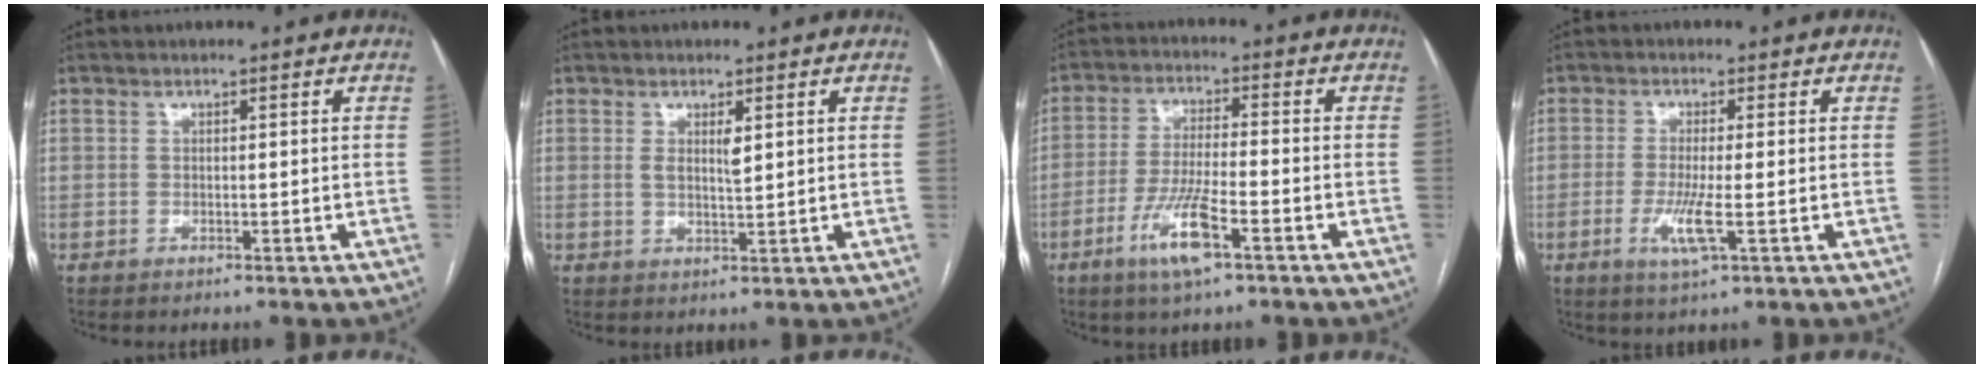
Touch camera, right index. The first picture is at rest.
{"total": 2.5, "force": [0.9, 0.5, 2.2], "torque": [-0.042, -0.007, 0.016]}
{"total": 8.6, "force": [-4.4, 0.9, 7.3], "torque": [-0.149, -0.012, -0.080]}
{"total": 4.6, "force": [-1.4, 0.1, 4.4], "torque": [-0.094, -0.012, -0.025]}